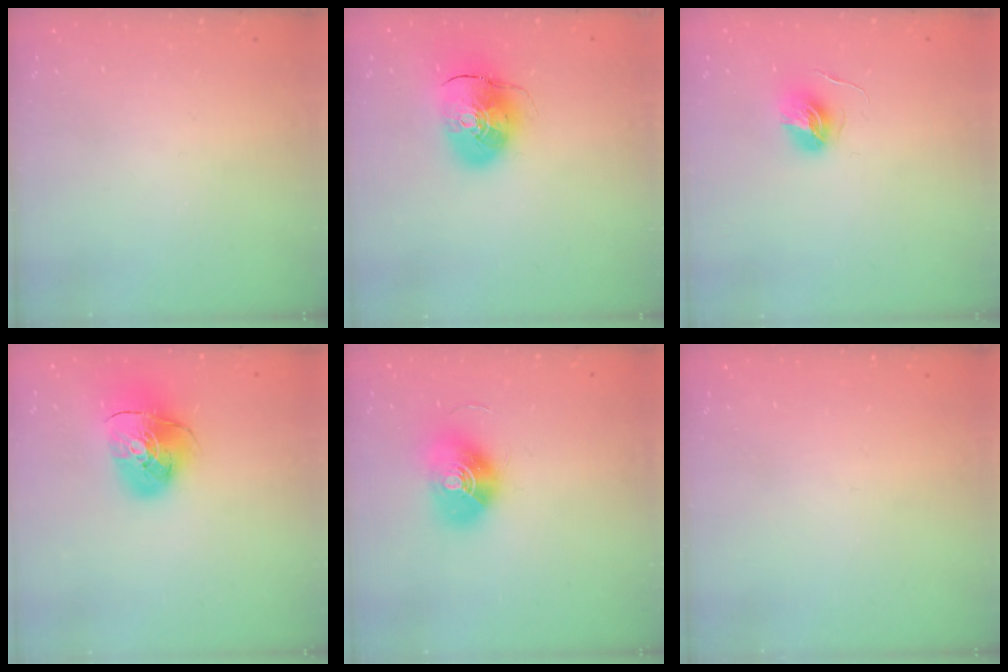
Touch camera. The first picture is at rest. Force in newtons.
{"total": 11.4, "press": 11.3, "slide": 1.8}
{"total": 5.9, "press": 5.9, "slide": 0.4}
{"total": 12.3, "press": 12.2, "slide": 1.7}
{"total": 13.1, "press": 13.1, "slide": 0.5}
{"total": 0.0}